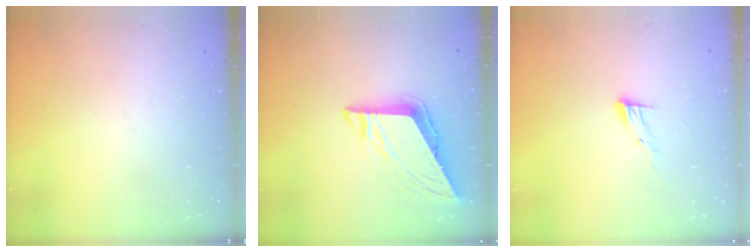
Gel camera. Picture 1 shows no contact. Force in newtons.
{"total": 8.7, "press": 8.6, "slide": 0.7}
{"total": 8.3, "press": 8.2, "slide": 1.3}